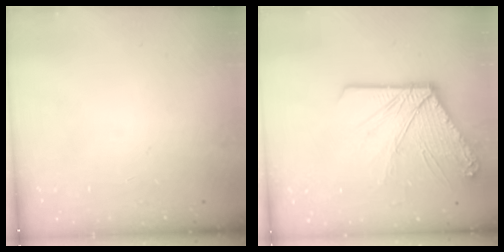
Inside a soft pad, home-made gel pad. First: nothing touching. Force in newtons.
{"total": 14.4, "press": 14.3, "slide": 2.1}